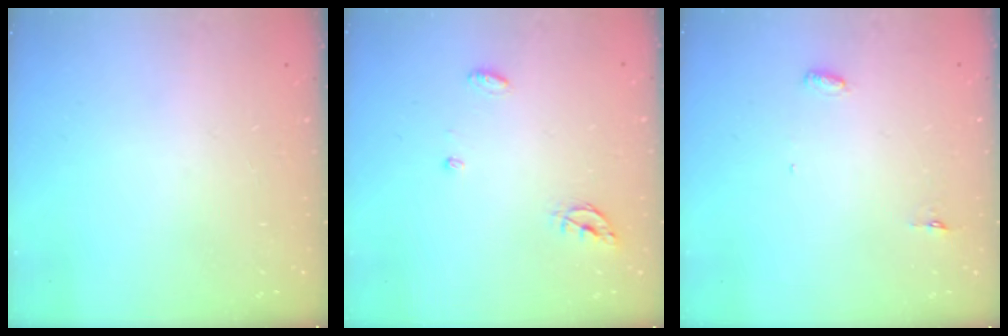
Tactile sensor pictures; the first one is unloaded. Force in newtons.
{"total": 4.4, "press": 4.4, "slide": 0.4}
{"total": 3.0, "press": 2.8, "slide": 0.9}